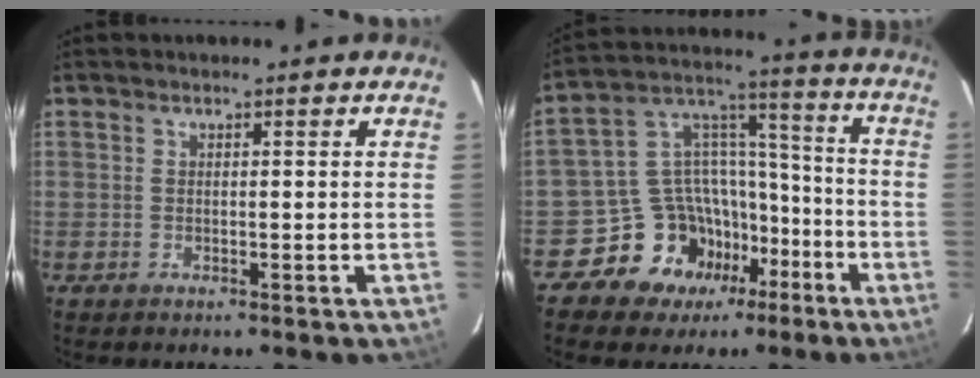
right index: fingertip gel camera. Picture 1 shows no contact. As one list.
[{"total": 14.5, "force": [-9.2, 10.5, 4.0], "torque": [-0.084, 0.063, -0.141]}]